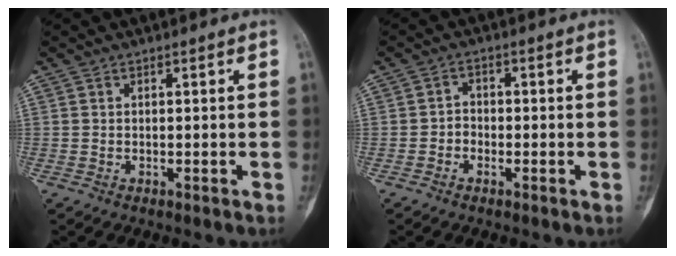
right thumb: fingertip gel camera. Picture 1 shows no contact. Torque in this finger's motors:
{"motor_torque": [2.47, 2.54, -0.26, -0.38, 0.02]}